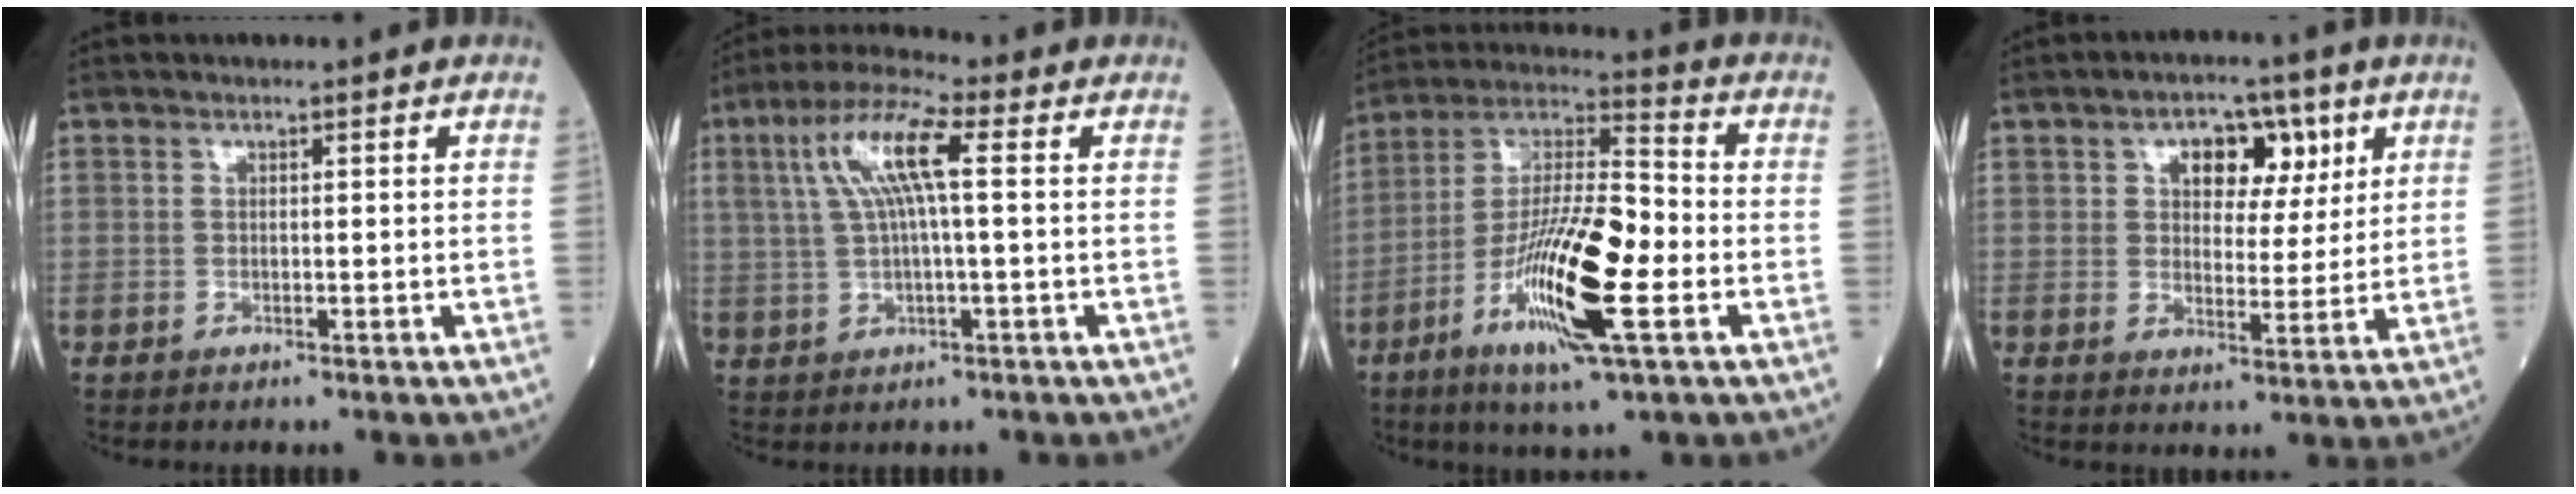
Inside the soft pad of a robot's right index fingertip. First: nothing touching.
{"total": 9.4, "force": [2.3, 1.2, 9.1], "torque": [-0.188, 0.024, 0.042]}
{"total": 17.1, "force": [-5.5, 2.6, 16.0], "torque": [-0.311, -0.010, -0.099]}
{"total": 7.4, "force": [3.3, 4.3, 5.1], "torque": [-0.066, 0.018, 0.050]}